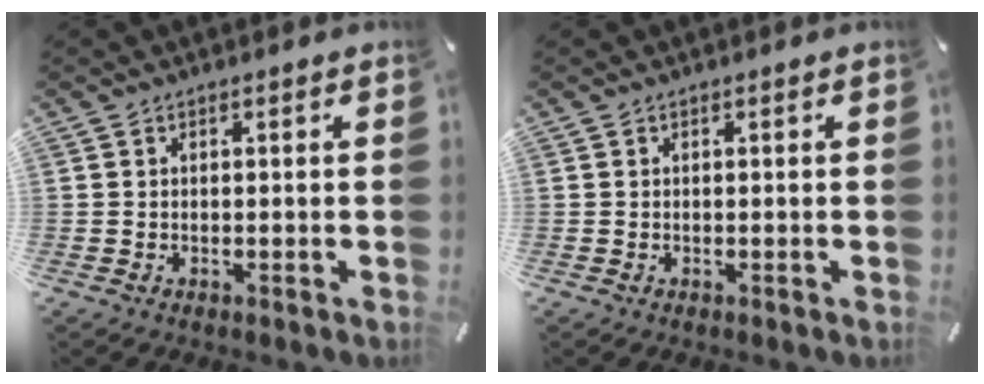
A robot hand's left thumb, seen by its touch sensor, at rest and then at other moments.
{"total": 0.0}